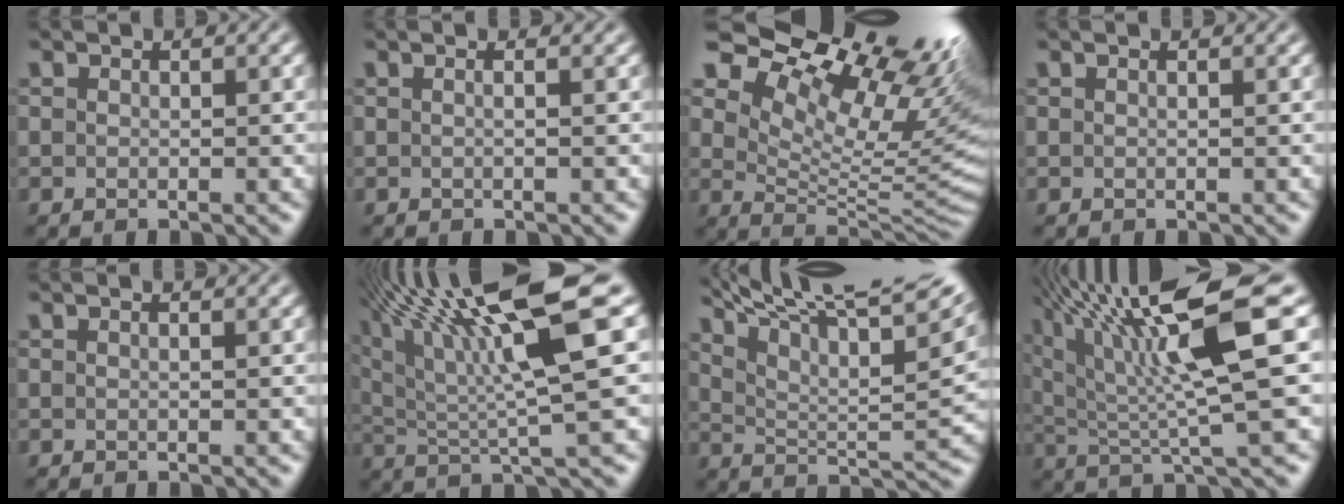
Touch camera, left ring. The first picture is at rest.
{"total": 2.0, "force": [0.6, 1.1, 1.6], "torque": [-0.009, 0.008, -0.024]}
{"total": 16.1, "force": [9.5, 6.8, 11.1], "torque": [-0.185, 0.044, 0.150]}
{"total": 0.9, "force": [0.5, 0.4, 0.6], "torque": [-0.003, 0.001, -0.005]}
{"total": 1.2, "force": [0.6, 0.6, 0.9], "torque": [-0.004, 0.004, -0.010]}
{"total": 14.2, "force": [6.6, 2.8, 12.2], "torque": [-0.200, 0.024, 0.111]}
{"total": 14.4, "force": [10.5, 3.0, 9.3], "torque": [-0.156, 0.011, 0.153]}
{"total": 12.0, "force": [4.9, 2.3, 10.7], "torque": [-0.168, 0.013, 0.083]}